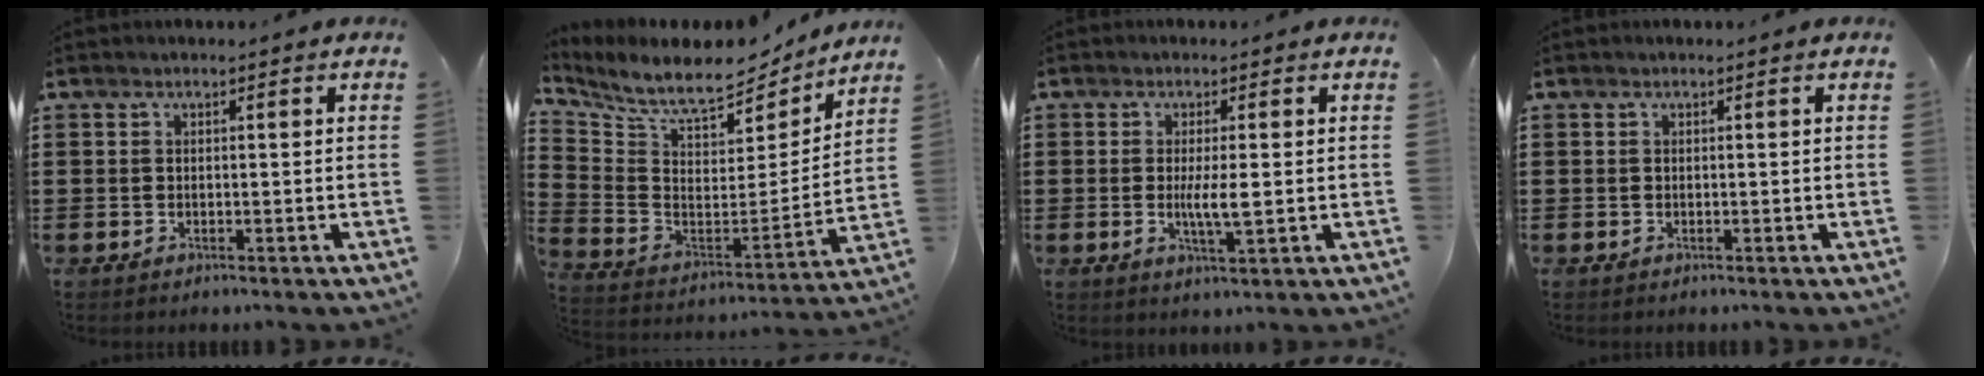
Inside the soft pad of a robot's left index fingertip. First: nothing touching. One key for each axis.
{"total": 8.9, "fx": 7.6, "fy": 2.2, "fz": 3.9, "tx": -0.106, "ty": -0.058, "tz": 0.129}
{"total": 4.2, "fx": 0.0, "fy": 0.6, "fz": 4.2, "tx": -0.074, "ty": -0.005, "tz": -0.001}
{"total": 0.0}